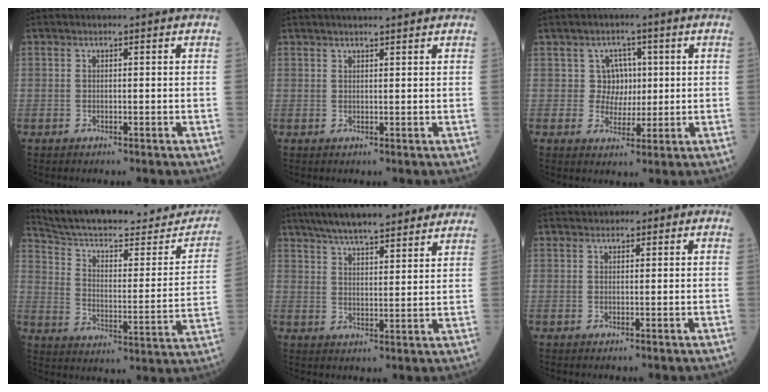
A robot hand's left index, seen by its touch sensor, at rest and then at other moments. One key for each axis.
{"total": 4.0, "fx": 3.6, "fy": 0.2, "fz": 1.7, "tx": -0.020, "ty": 0.023, "tz": 0.051}
{"total": 4.0, "fx": 0.8, "fy": 3.9, "fz": 0.6, "tx": -0.004, "ty": 0.007, "tz": 0.011}
{"total": 26.0, "fx": 23.7, "fy": 5.5, "fz": 9.2, "tx": -0.134, "ty": -0.041, "tz": 0.314}
{"total": 16.1, "fx": 13.6, "fy": 3.1, "fz": 8.1, "tx": -0.130, "ty": 0.031, "tz": 0.196}
{"total": 1.5, "fx": 0.6, "fy": 1.1, "fz": 0.8, "tx": -0.013, "ty": 0.013, "tz": 0.006}